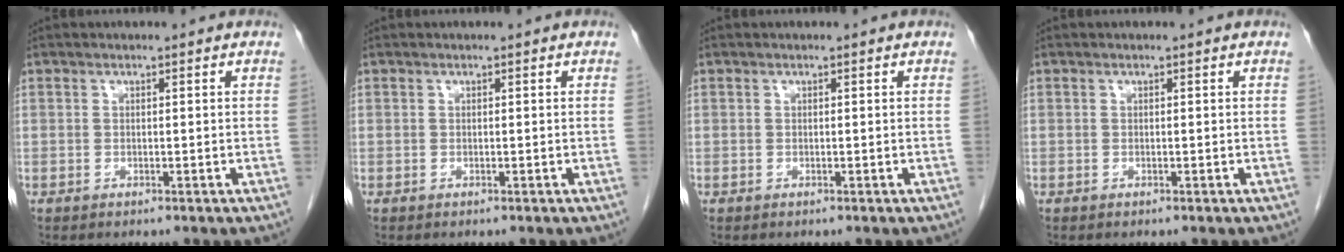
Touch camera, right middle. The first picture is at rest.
{"total": 0.0}
{"total": 0.0}
{"total": 0.0}